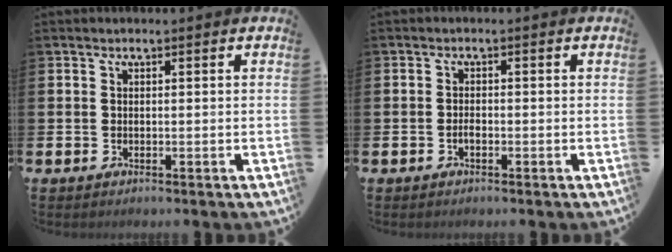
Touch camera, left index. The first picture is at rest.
{"total": 1.1, "force": [-0.6, 0.4, 0.9], "torque": [-0.016, -0.001, -0.011]}